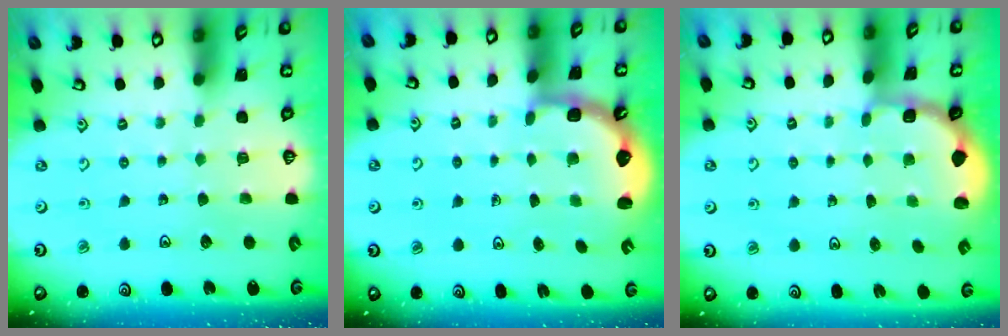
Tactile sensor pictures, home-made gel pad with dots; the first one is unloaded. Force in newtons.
{"total": 2.5, "press": 2.2, "slide": 1.3}
{"total": 1.8, "press": 1.7, "slide": 0.7}